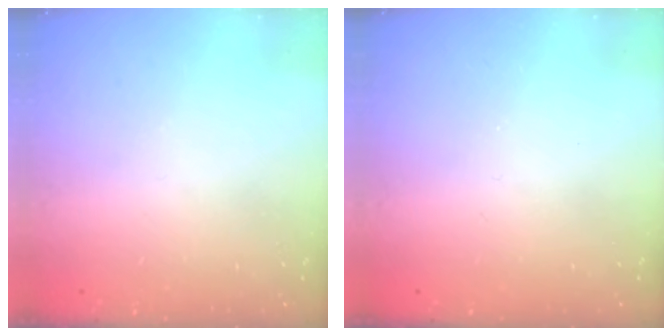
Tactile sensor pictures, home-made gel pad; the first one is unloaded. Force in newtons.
{"total": 0.0}